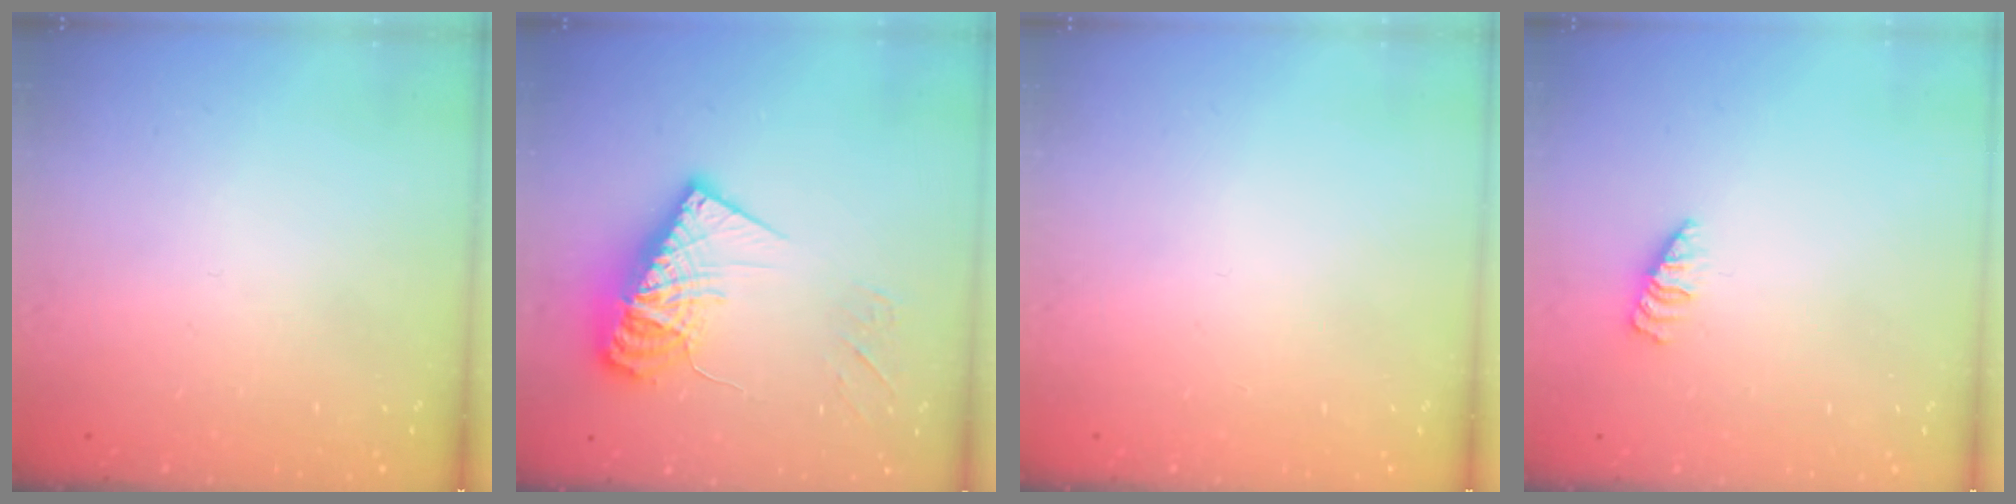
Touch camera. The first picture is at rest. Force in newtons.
{"total": 13.8, "press": 13.8, "slide": 1.1}
{"total": 0.0}
{"total": 1.2, "press": 1.1, "slide": 0.2}